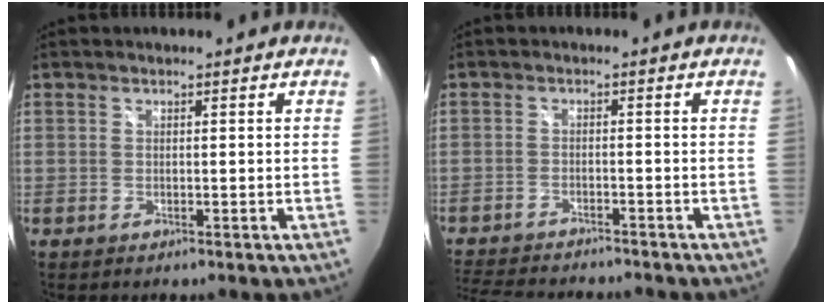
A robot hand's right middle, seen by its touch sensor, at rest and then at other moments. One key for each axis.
{"total": 10.8, "fx": -9.7, "fy": 2.7, "fz": 3.8, "tx": -0.103, "ty": -0.013, "tz": -0.160}